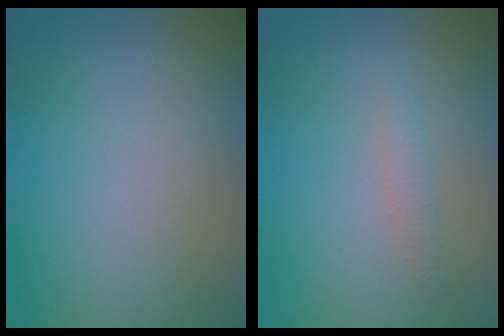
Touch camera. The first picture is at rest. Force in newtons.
{"total": 1.0, "press": 1.0, "slide": 0.0}